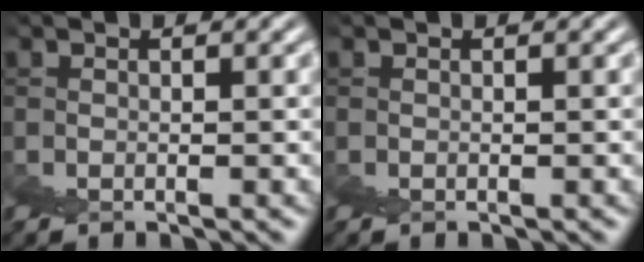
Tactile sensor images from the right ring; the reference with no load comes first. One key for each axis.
{"total": 0.0}